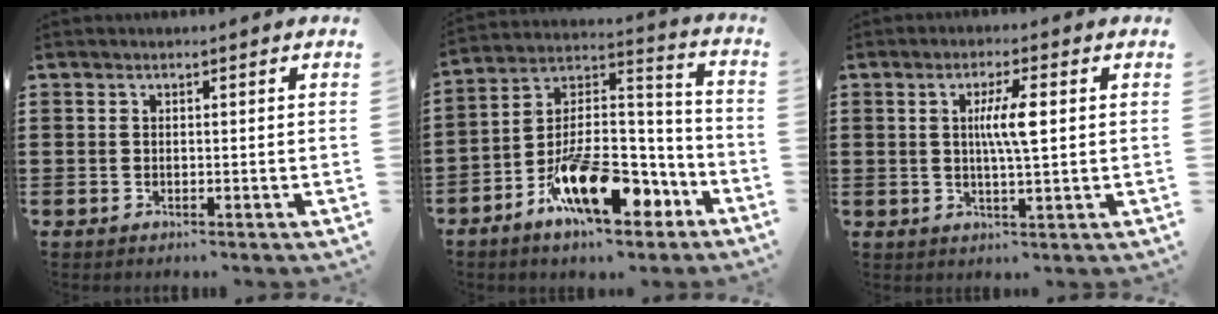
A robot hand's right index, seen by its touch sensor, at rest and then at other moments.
{"total": 15.0, "force": [-8.4, 6.9, 10.2], "torque": [-0.161, 0.032, -0.147]}
{"total": 5.2, "force": [0.8, 0.7, 5.1], "torque": [-0.097, 0.002, 0.010]}